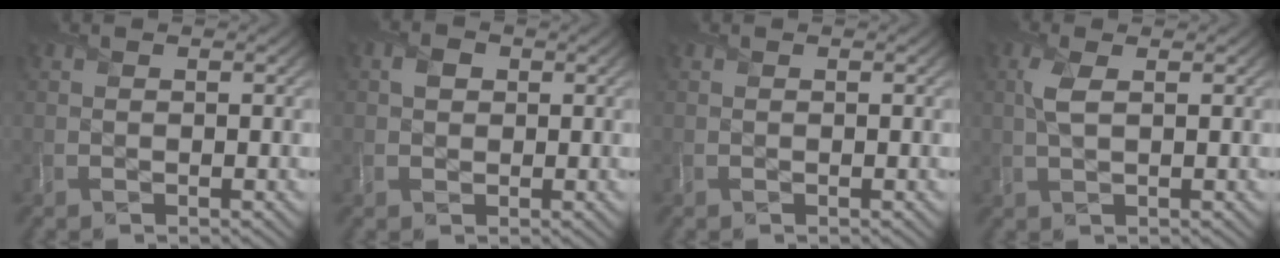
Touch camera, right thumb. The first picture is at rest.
{"total": 1.7, "force": [0.5, 1.5, 0.7], "torque": [-0.017, 0.002, 0.006]}
{"total": 0.0}
{"total": 2.6, "force": [0.7, 0.9, 2.3], "torque": [-0.060, 0.005, 0.013]}